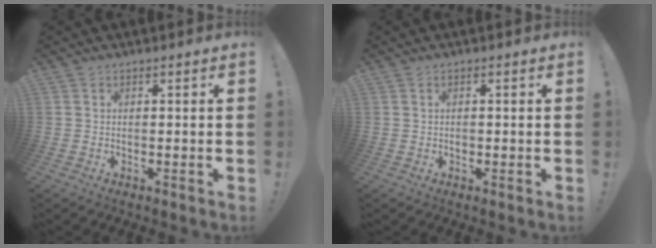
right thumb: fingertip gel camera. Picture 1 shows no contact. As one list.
[{"total": 0.6, "force": [-0.3, 0.5, 0.3], "torque": [-0.014, 0.006, -0.003]}]